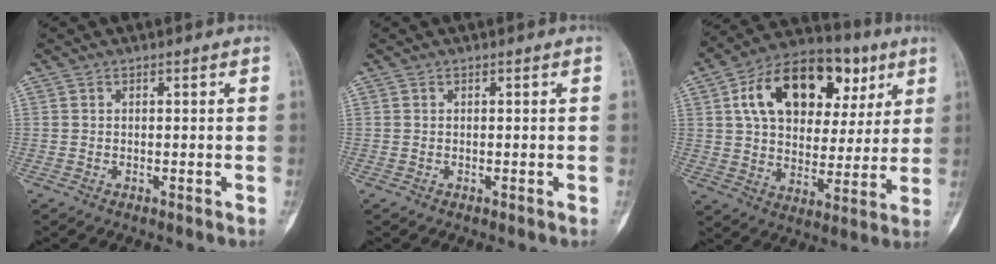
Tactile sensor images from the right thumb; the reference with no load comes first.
{"total": 0.0}
{"total": 22.5, "force": [8.3, 14.2, 15.3], "torque": [-0.208, 0.007, 0.127]}